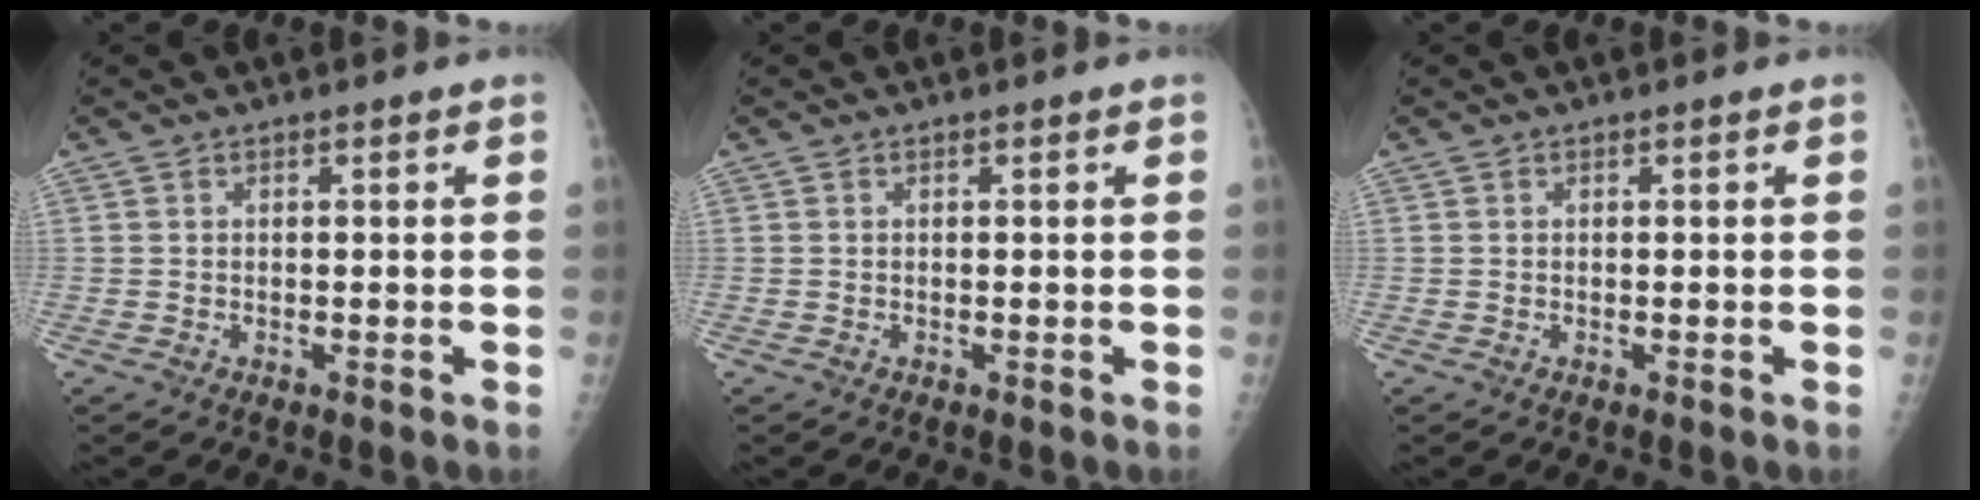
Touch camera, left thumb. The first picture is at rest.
{"total": 0.0}
{"total": 0.0}